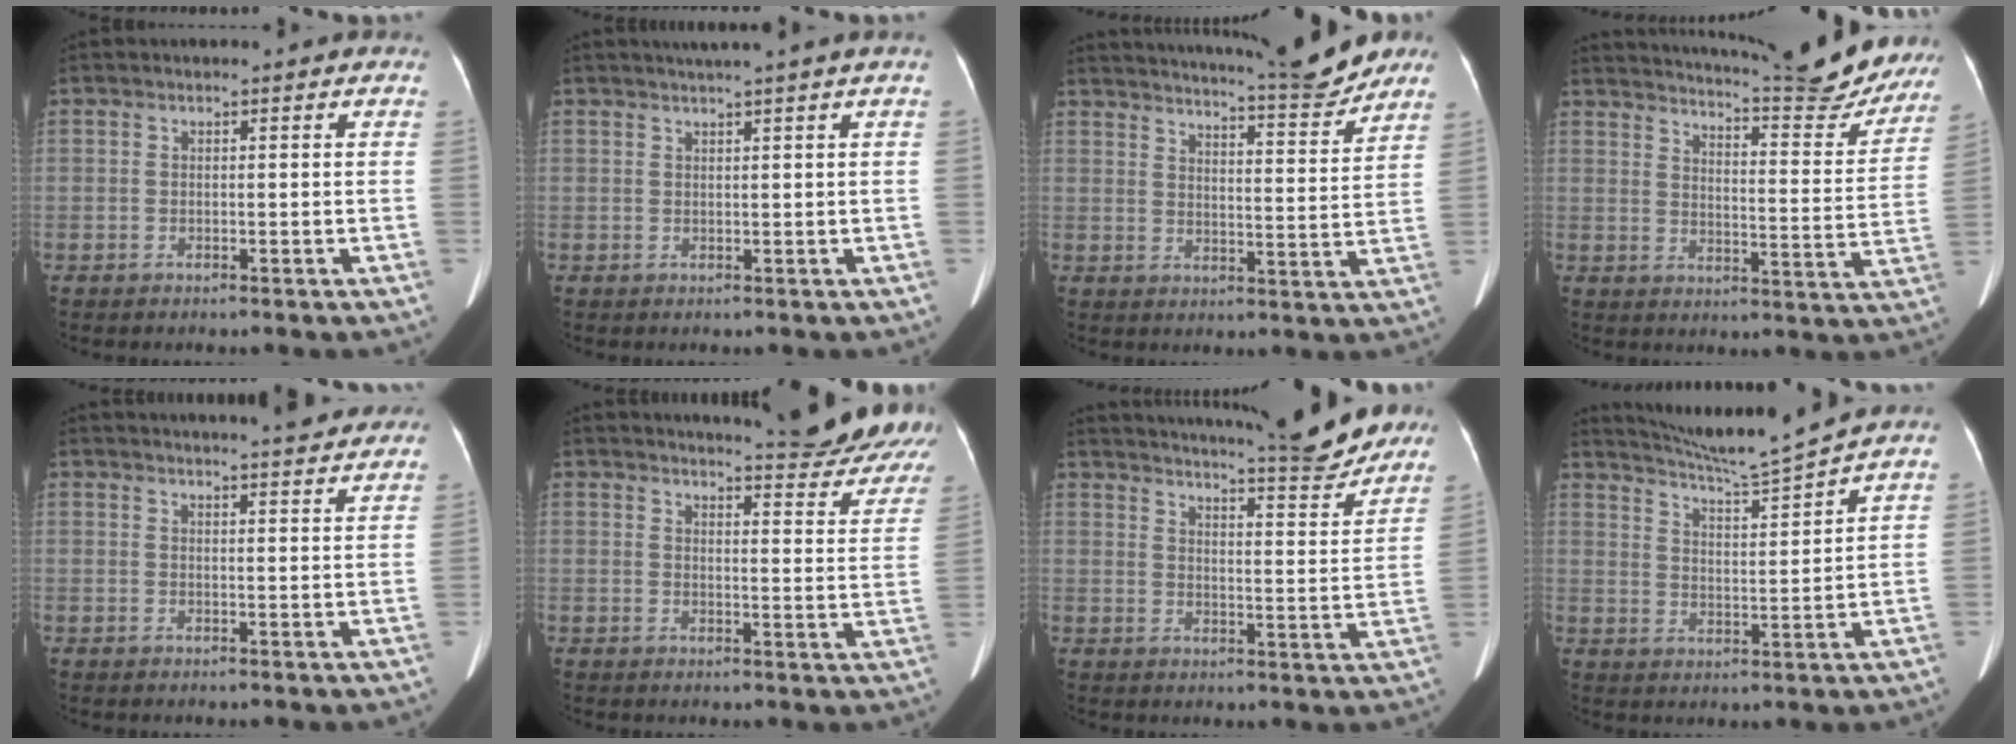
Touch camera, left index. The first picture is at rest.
{"total": 3.3, "force": [2.6, -1.1, 1.7], "torque": [-0.018, 0.009, 0.042]}
{"total": 15.6, "force": [14.4, 0.6, 6.0], "torque": [-0.093, -0.026, 0.192]}
{"total": 21.3, "force": [19.7, 1.9, 7.8], "torque": [-0.113, -0.062, 0.243]}
{"total": 12.5, "force": [11.7, 0.7, 4.5], "torque": [-0.061, 0.009, 0.139]}
{"total": 13.3, "force": [12.8, 0.5, 3.7], "torque": [-0.042, -0.054, 0.135]}
{"total": 17.3, "force": [16.0, 0.9, 6.7], "torque": [-0.102, -0.037, 0.208]}
{"total": 9.6, "force": [9.0, -2.5, 2.3], "torque": [-0.053, -0.026, 0.157]}